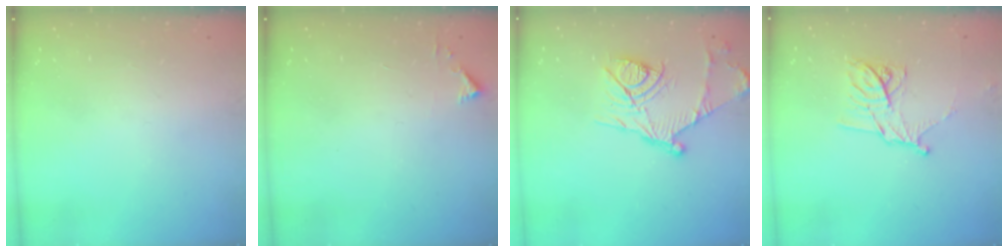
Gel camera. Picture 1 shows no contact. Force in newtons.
{"total": 2.3, "press": 2.3, "slide": 0.2}
{"total": 15.1, "press": 15.0, "slide": 1.3}
{"total": 11.3, "press": 11.3, "slide": 0.7}